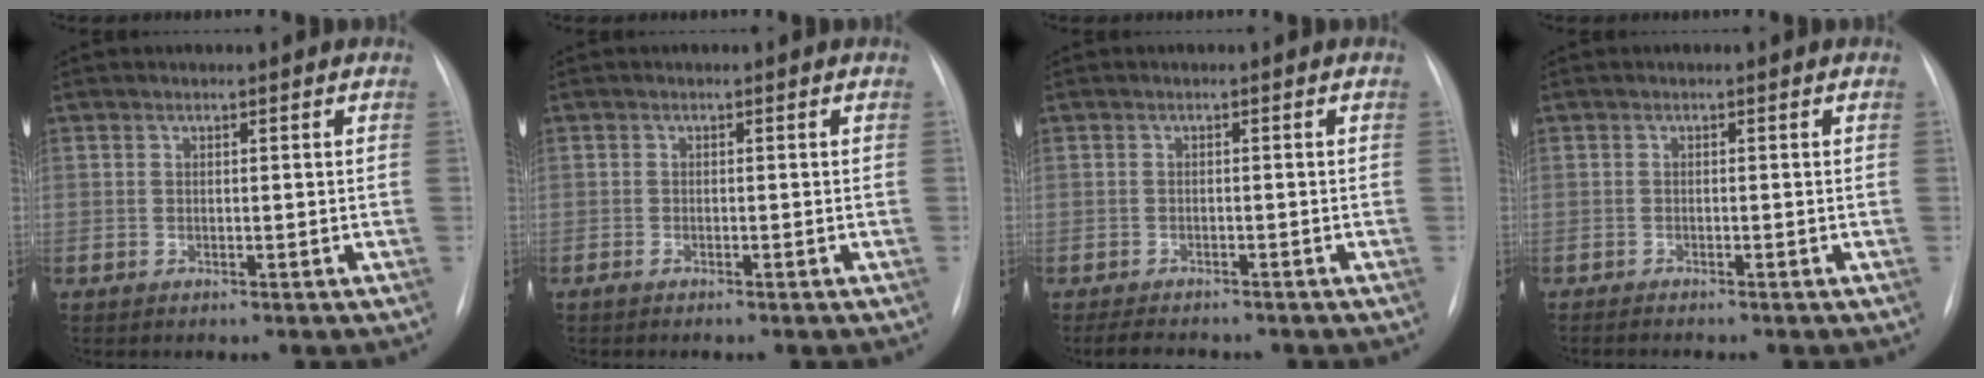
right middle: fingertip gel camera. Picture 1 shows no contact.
{"total": 0.8, "force": [-0.6, 0.0, 0.5], "torque": [-0.013, -0.002, -0.010]}
{"total": 4.0, "force": [-3.6, 1.0, 1.4], "torque": [-0.024, -0.010, -0.053]}
{"total": 2.0, "force": [-1.8, 0.2, 0.8], "torque": [-0.017, -0.005, -0.023]}